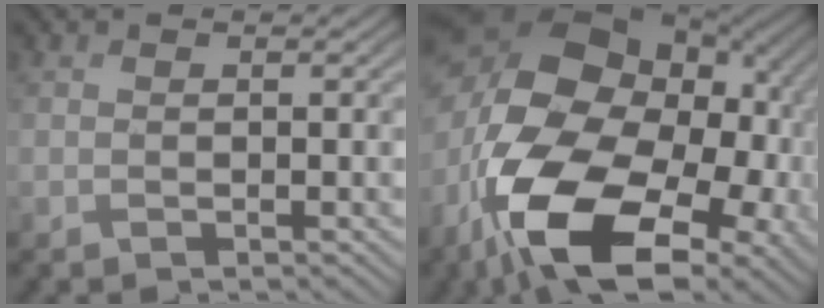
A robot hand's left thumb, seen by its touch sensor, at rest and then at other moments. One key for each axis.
{"total": 21.7, "fx": -6.0, "fy": 14.0, "fz": 15.5, "tx": -0.335, "ty": -0.024, "tz": -0.095}